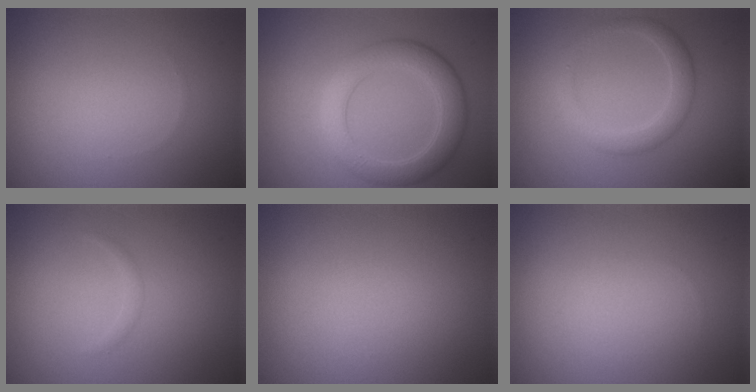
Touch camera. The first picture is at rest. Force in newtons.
{"total": 4.7, "press": 4.7, "slide": 0.3}
{"total": 2.7, "press": 2.7, "slide": 0.1}
{"total": 0.5, "press": 0.5, "slide": 0.0}
{"total": 0.0}
{"total": 0.0}